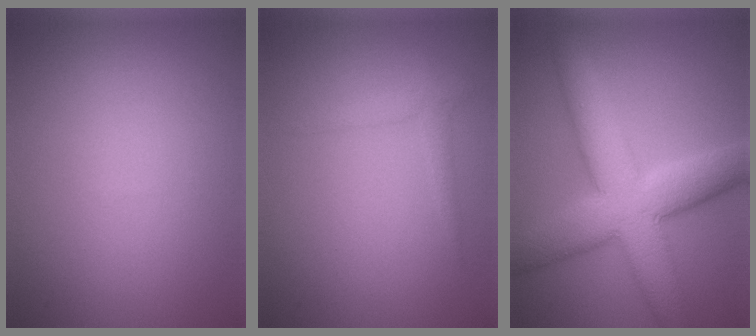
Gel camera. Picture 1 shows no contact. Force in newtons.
{"total": 1.4, "press": 1.4, "slide": 0.1}
{"total": 9.3, "press": 9.3, "slide": 0.2}